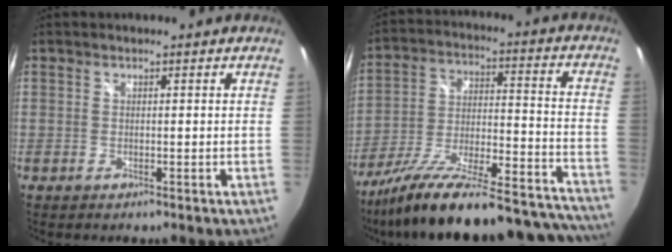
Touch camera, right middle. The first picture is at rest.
{"total": 33.0, "force": [-28.8, 6.3, 15.0], "torque": [-0.234, -0.031, -0.410]}